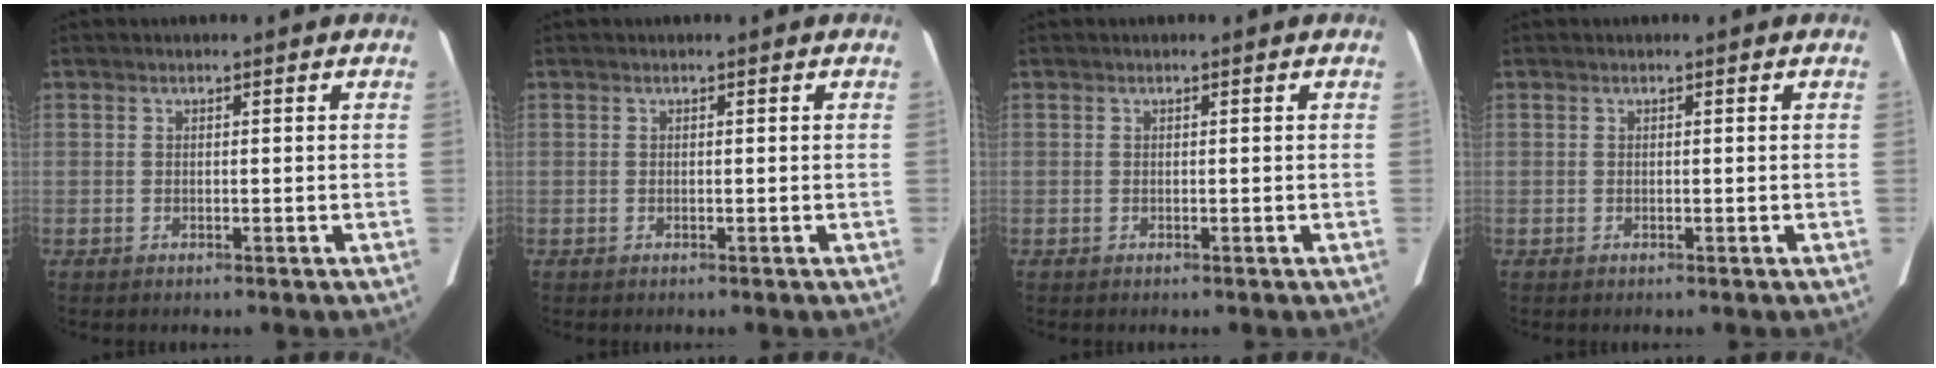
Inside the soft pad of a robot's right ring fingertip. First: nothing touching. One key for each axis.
{"total": 0.0}
{"total": 0.0}
{"total": 0.0}